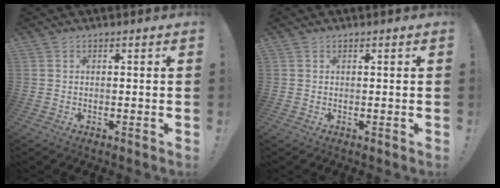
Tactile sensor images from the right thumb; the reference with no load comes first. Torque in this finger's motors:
{"motor_torque": [0.00, 0.00, 0.03, -0.04, 0.00]}